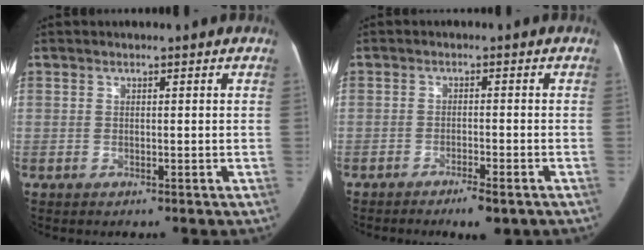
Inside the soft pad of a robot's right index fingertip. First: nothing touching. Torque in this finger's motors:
{"motor_torque": [0.17, -0.14, 0.01, 0.00]}